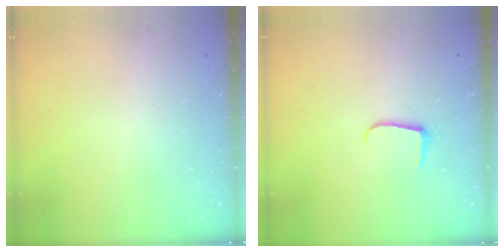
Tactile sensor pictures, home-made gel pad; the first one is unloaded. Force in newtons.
{"total": 6.2, "press": 6.1, "slide": 0.7}